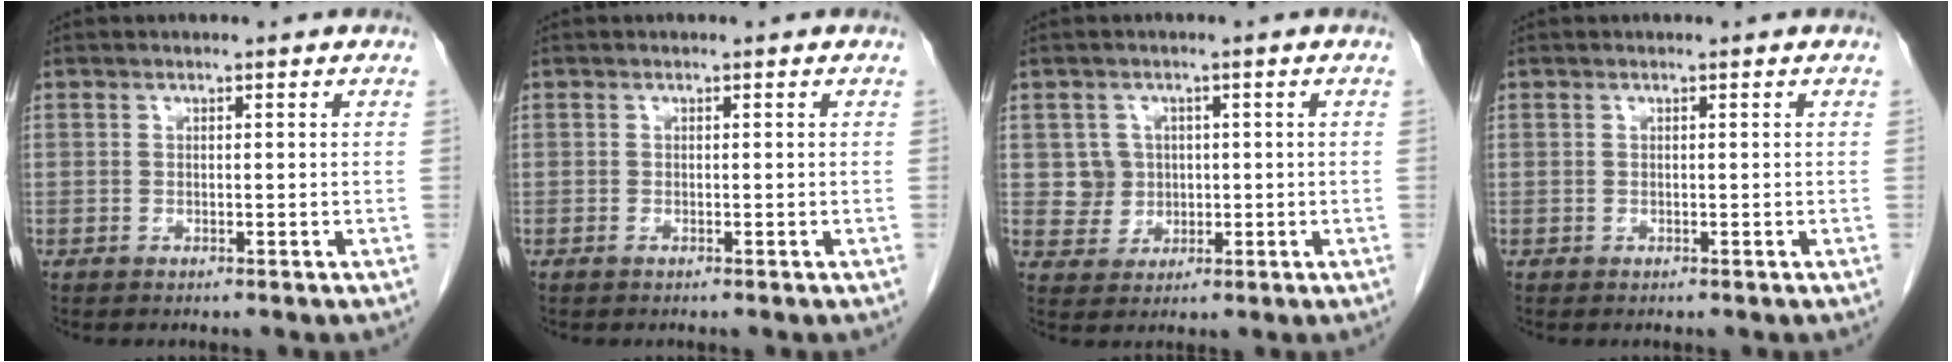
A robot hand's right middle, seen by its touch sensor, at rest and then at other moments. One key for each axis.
{"total": 0.0}
{"total": 3.8, "fx": 0.5, "fy": 3.8, "fz": 0.3, "tx": 0.000, "ty": 0.011, "tz": 0.013}
{"total": 0.0}